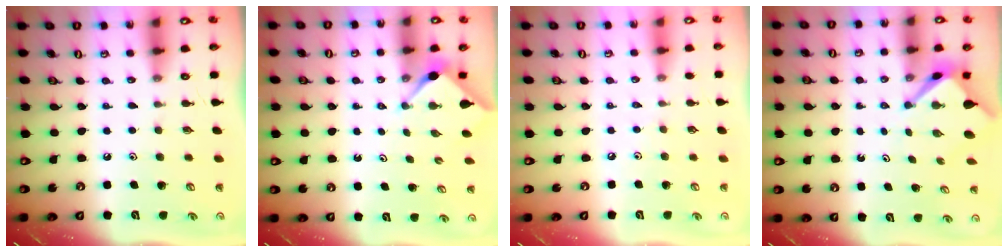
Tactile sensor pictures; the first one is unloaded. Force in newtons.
{"total": 3.0, "press": 3.0, "slide": 0.4}
{"total": 1.5, "press": 1.5, "slide": 0.4}
{"total": 3.5, "press": 3.5, "slide": 0.3}